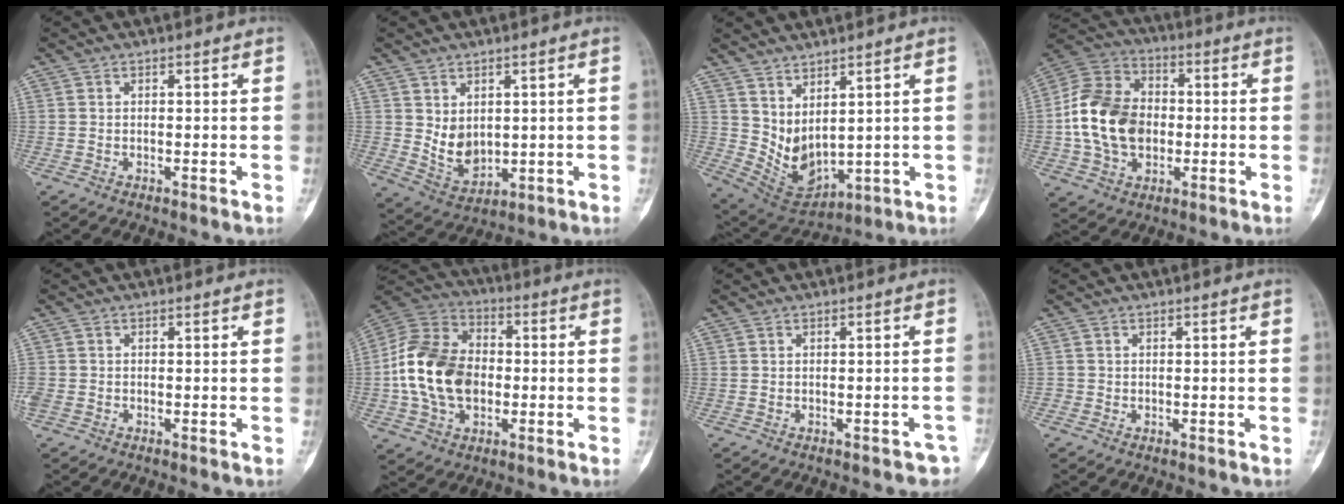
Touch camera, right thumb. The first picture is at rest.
{"total": 6.6, "force": [1.2, 4.8, 4.3], "torque": [-0.055, -0.021, 0.046]}
{"total": 9.1, "force": [3.8, 4.6, 6.9], "torque": [-0.106, -0.032, 0.098]}
{"total": 17.0, "force": [-1.2, 12.5, 11.4], "torque": [-0.193, 0.026, -0.024]}
{"total": 2.4, "force": [-0.6, 1.8, 1.3], "torque": [-0.042, 0.002, -0.011]}
{"total": 18.3, "force": [-1.7, 12.8, 12.9], "torque": [-0.226, 0.026, -0.033]}
{"total": 2.5, "force": [-1.8, 1.5, 1.0], "torque": [-0.004, 0.019, -0.018]}
{"total": 0.6, "force": [-0.1, 0.6, 0.0], "torque": [0.004, 0.004, -0.002]}